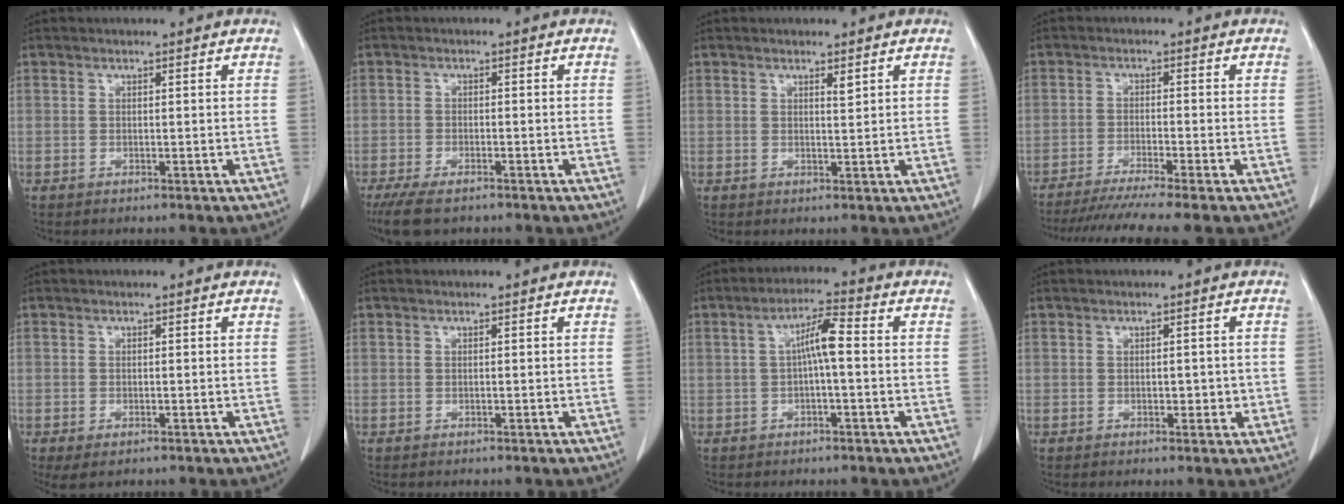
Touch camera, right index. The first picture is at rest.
{"total": 7.1, "force": [-5.1, 2.7, 4.2], "torque": [-0.075, -0.012, -0.084]}
{"total": 1.5, "force": [0.9, 0.4, 1.2], "torque": [-0.026, -0.002, 0.017]}
{"total": 10.3, "force": [-8.6, -0.9, 5.5], "torque": [-0.080, -0.022, -0.135]}
{"total": 3.7, "force": [-1.7, 1.9, 2.8], "torque": [-0.058, -0.006, -0.024]}
{"total": 0.0}
{"total": 5.7, "force": [0.3, 1.1, 5.6], "torque": [-0.107, 0.020, 0.004]}
{"total": 2.9, "force": [-0.3, 1.6, 2.4], "torque": [-0.039, 0.009, 0.003]}